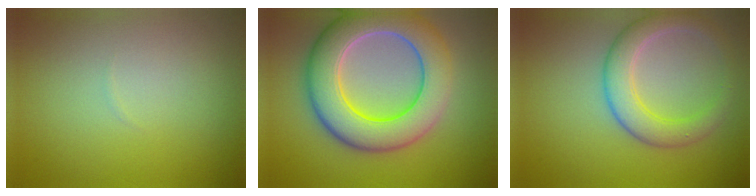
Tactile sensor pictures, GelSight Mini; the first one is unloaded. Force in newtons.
{"total": 9.4, "press": 9.4, "slide": 0.5}
{"total": 4.4, "press": 4.4, "slide": 0.3}